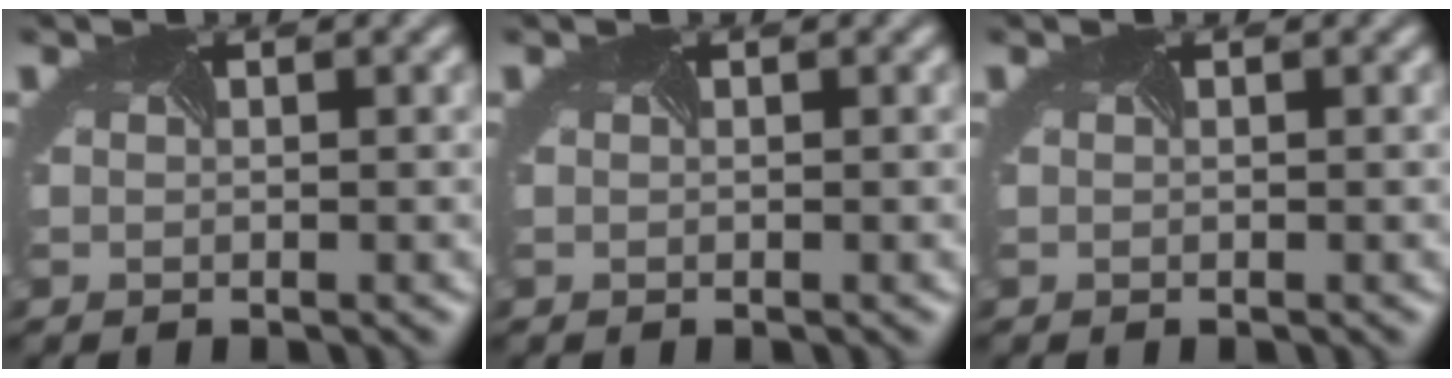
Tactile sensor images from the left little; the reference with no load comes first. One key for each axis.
{"total": 0.0}
{"total": 0.0}